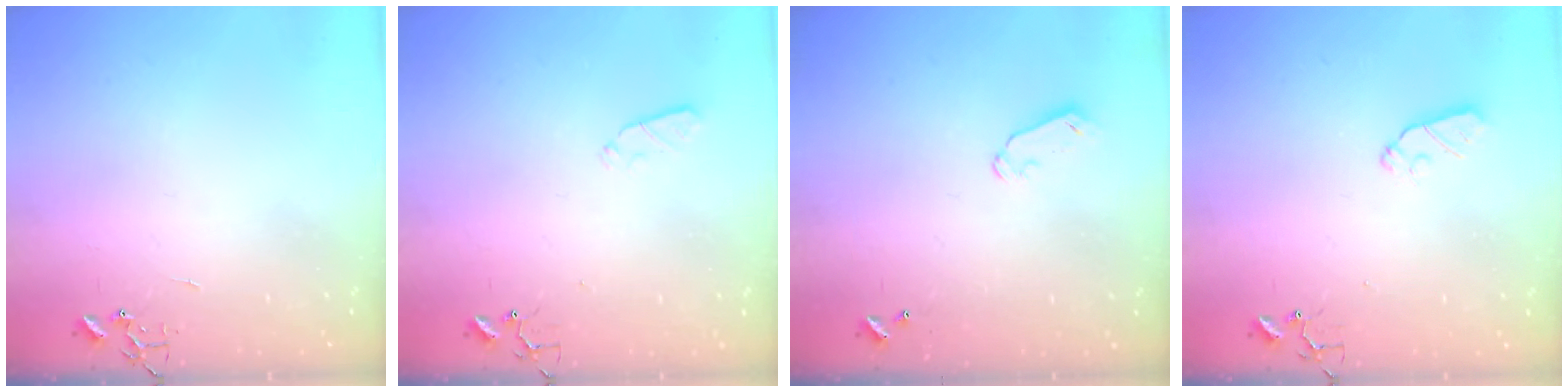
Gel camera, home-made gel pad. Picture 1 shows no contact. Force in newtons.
{"total": 2.9, "press": 2.8, "slide": 0.5}
{"total": 4.1, "press": 4.0, "slide": 0.4}
{"total": 6.6, "press": 6.6, "slide": 0.2}